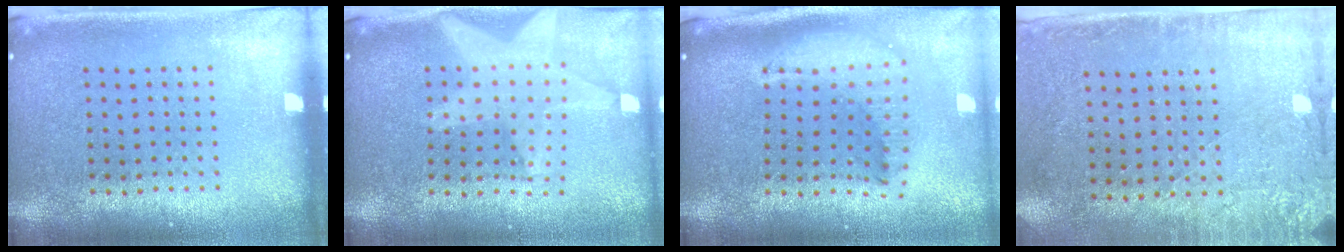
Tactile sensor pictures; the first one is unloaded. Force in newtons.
{"total": 2.2, "press": 1.8, "slide": 1.3}
{"total": 2.1, "press": 1.6, "slide": 1.3}
{"total": 2.8, "press": 2.3, "slide": 1.6}